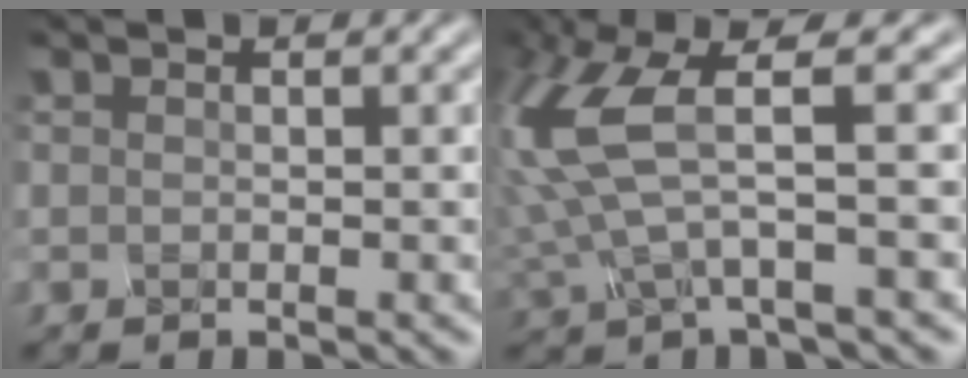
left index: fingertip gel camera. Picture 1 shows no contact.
{"total": 5.9, "force": [1.6, 0.8, 5.6], "torque": [-0.158, 0.007, 0.040]}